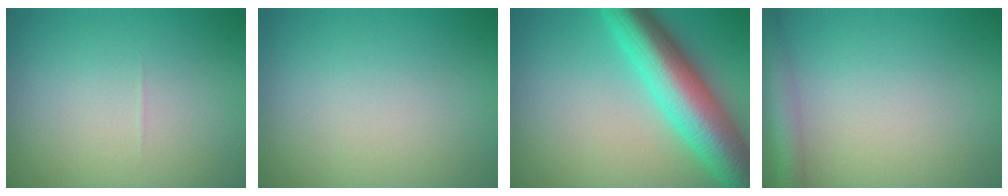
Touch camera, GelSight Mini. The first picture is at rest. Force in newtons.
{"total": 0.0}
{"total": 9.5, "press": 9.5, "slide": 0.1}
{"total": 2.8, "press": 2.8, "slide": 0.1}